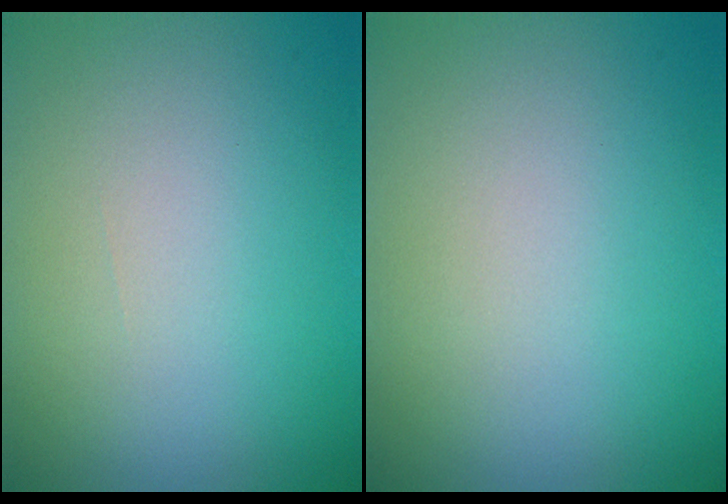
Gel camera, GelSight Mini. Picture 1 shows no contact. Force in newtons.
{"total": 0.0}